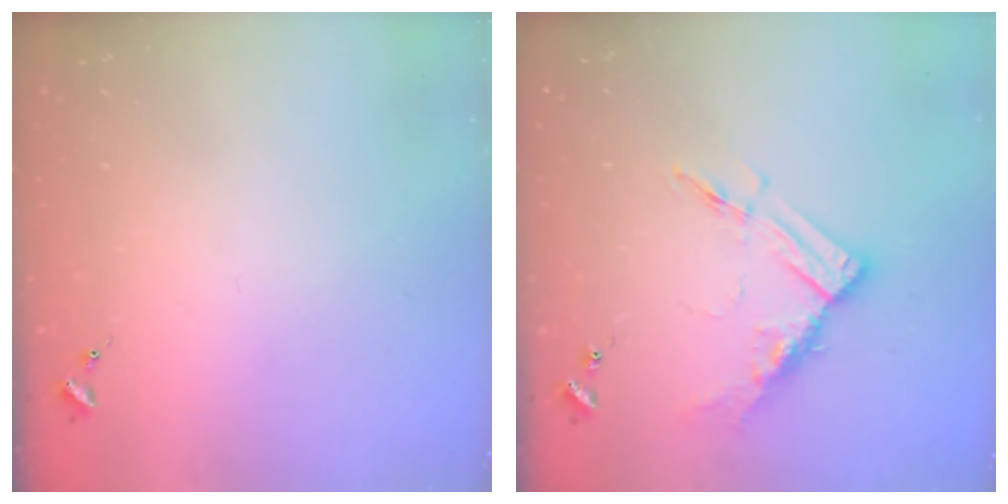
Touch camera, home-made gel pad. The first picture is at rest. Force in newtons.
{"total": 11.9, "press": 11.9, "slide": 0.6}